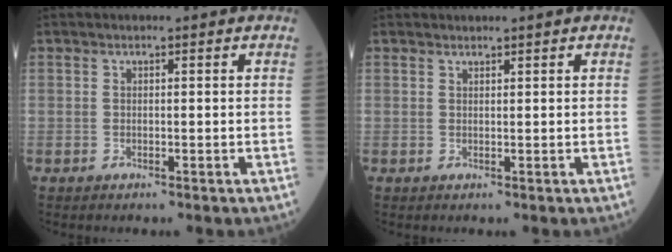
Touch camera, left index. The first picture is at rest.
{"total": 0.7, "force": [0.7, 0.0, 0.1], "torque": [-0.005, 0.005, 0.013]}